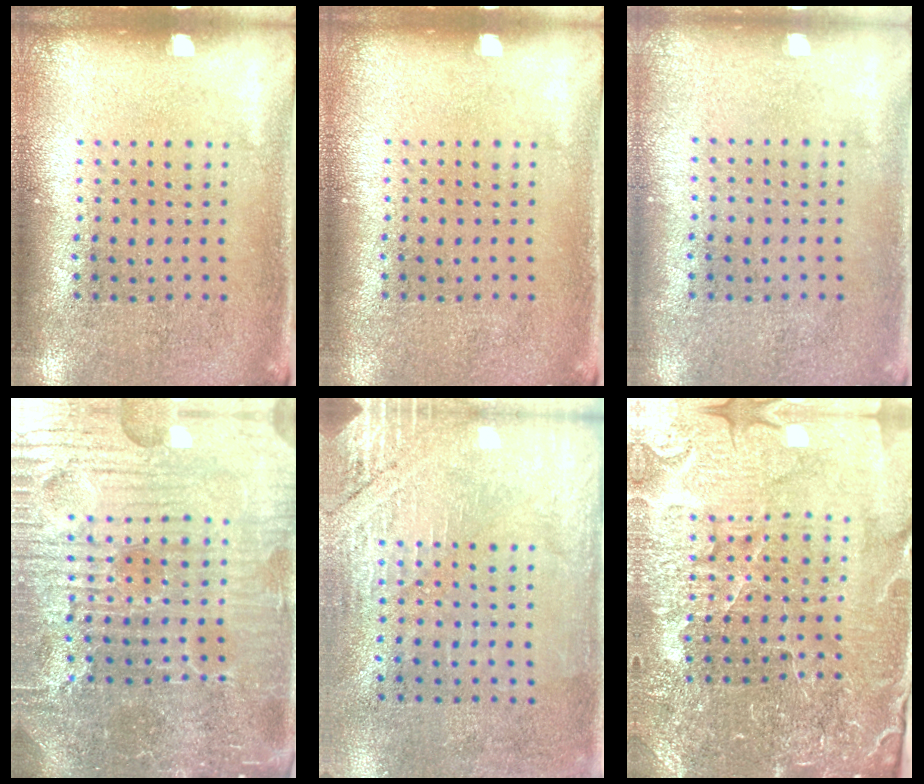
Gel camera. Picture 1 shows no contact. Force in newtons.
{"total": 0.0}
{"total": 0.0}
{"total": 6.1, "press": 5.7, "slide": 2.3}
{"total": 2.7, "press": 2.4, "slide": 1.2}
{"total": 4.3, "press": 4.2, "slide": 1.0}